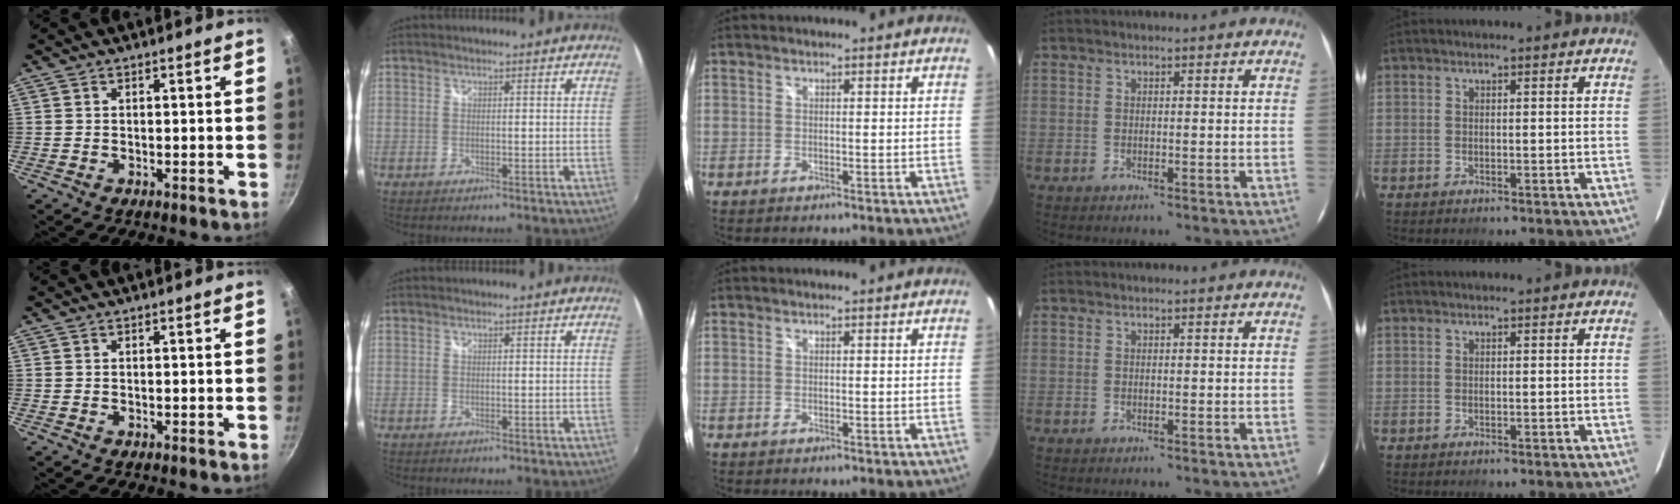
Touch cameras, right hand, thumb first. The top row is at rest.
{}